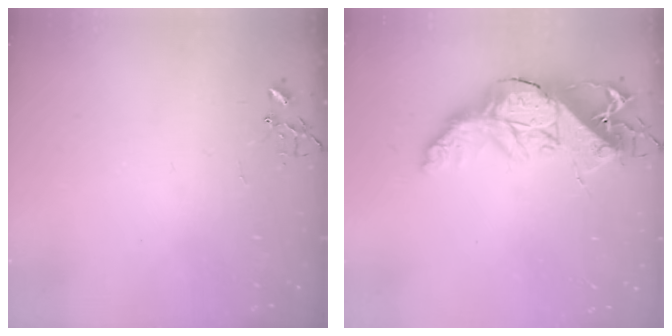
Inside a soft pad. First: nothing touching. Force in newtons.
{"total": 19.6, "press": 19.6, "slide": 1.2}